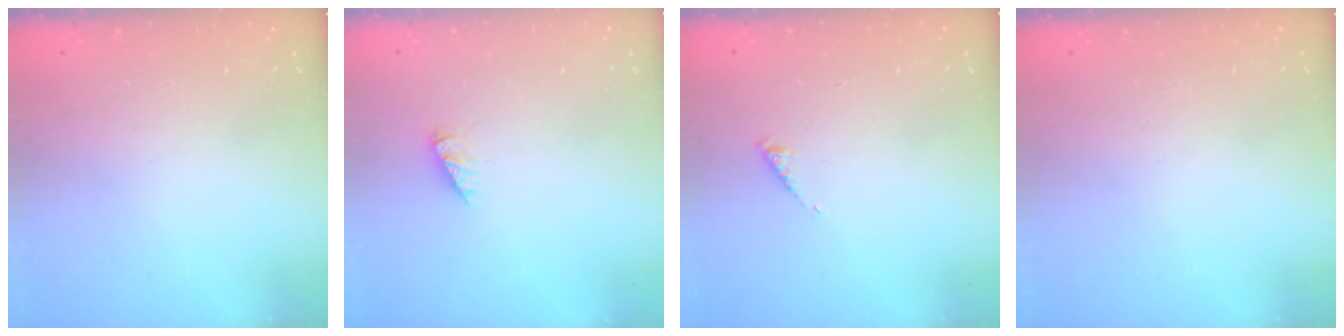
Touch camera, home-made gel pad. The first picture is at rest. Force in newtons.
{"total": 3.4, "press": 3.4, "slide": 0.4}
{"total": 1.6, "press": 1.6, "slide": 0.3}
{"total": 0.0}